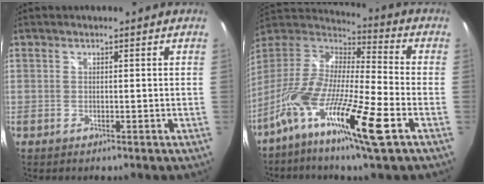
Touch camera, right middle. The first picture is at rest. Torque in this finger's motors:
{"motor_torque": [2.14, 0.00, 0.56, 0.21]}